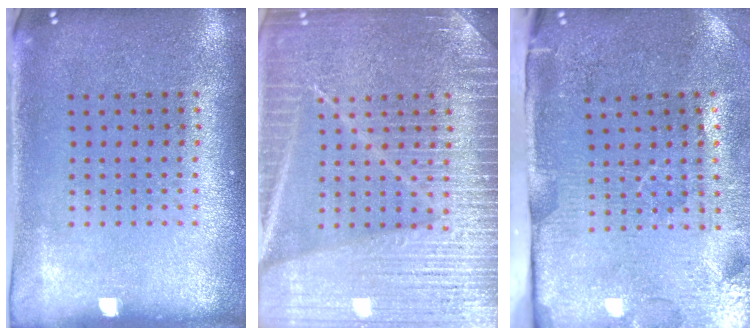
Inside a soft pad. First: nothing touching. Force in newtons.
{"total": 6.7, "press": 6.7, "slide": 1.0}
{"total": 4.5, "press": 3.7, "slide": 2.7}